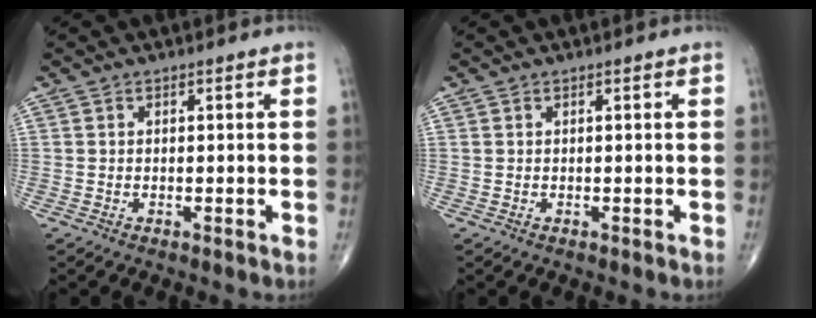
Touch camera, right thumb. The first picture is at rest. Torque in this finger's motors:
{"motor_torque": [0.18, -0.01, -0.12, 0.01, 0.02]}